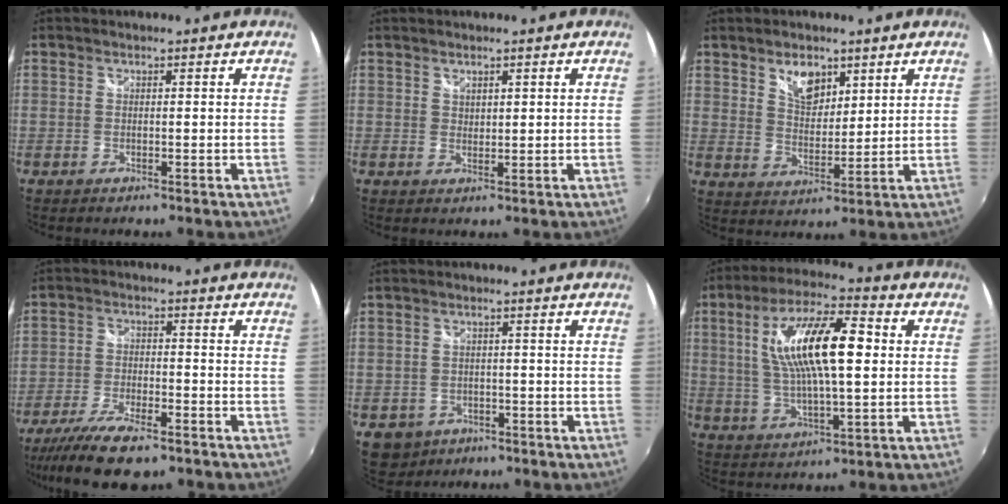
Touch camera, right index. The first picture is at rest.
{"total": 1.4, "force": [1.2, 0.8, 0.4], "torque": [-0.002, 0.000, 0.021]}
{"total": 6.6, "force": [4.0, 3.8, 3.8], "torque": [-0.053, 0.003, 0.073]}
{"total": 12.4, "force": [-9.2, 3.5, 7.5], "torque": [-0.176, -0.034, -0.167]}
{"total": 5.5, "force": [-2.6, 4.6, 1.4], "torque": [-0.035, 0.004, -0.031]}
{"total": 16.6, "force": [3.0, 5.1, 15.5], "torque": [-0.286, 0.016, 0.054]}